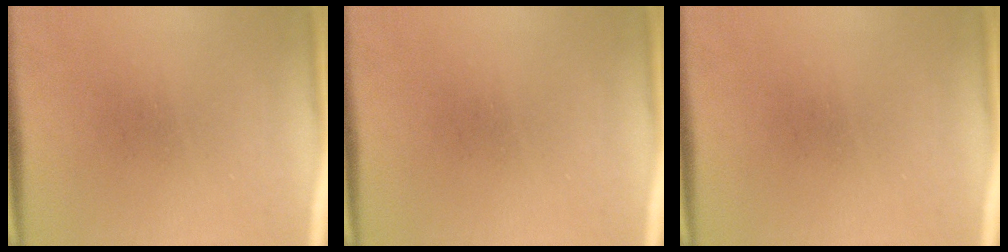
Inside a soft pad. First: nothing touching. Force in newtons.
{"total": 0.0}
{"total": 0.0}